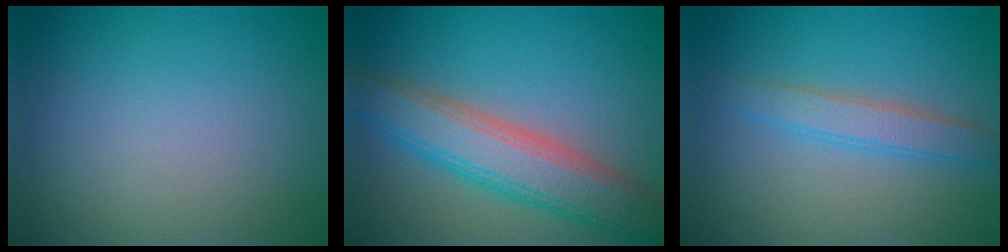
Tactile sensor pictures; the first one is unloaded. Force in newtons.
{"total": 6.6, "press": 6.6, "slide": 0.2}
{"total": 2.5, "press": 2.5, "slide": 0.0}